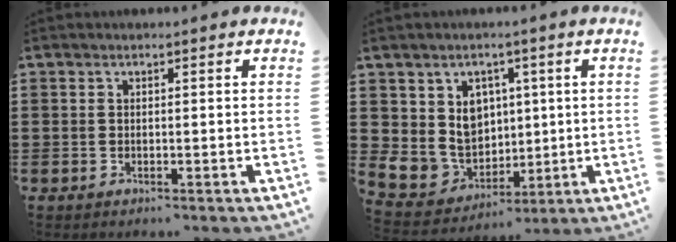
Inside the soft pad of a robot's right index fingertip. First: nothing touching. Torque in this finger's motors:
{"motor_torque": [1.17, 0.97, 0.28, 0.05]}